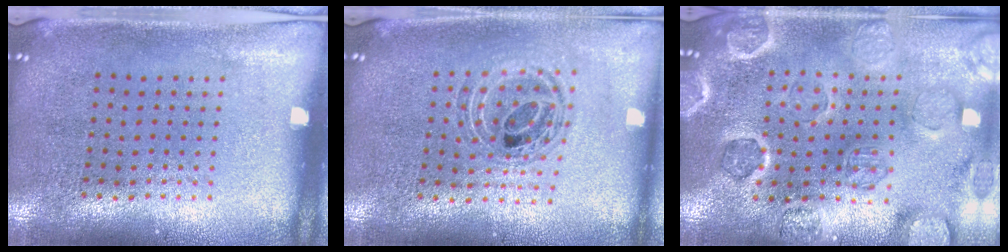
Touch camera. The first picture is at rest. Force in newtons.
{"total": 0.9, "press": 0.9, "slide": 0.2}
{"total": 2.7, "press": 2.7, "slide": 0.1}